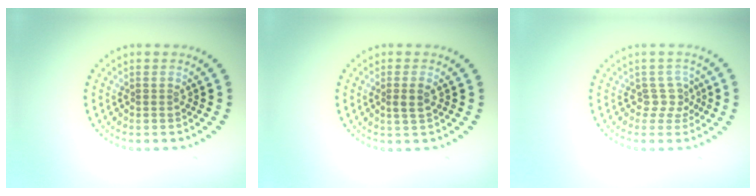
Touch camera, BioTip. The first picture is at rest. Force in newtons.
{"total": 1.4, "press": 1.2, "slide": 0.7}
{"total": 1.8, "press": 1.4, "slide": 1.2}